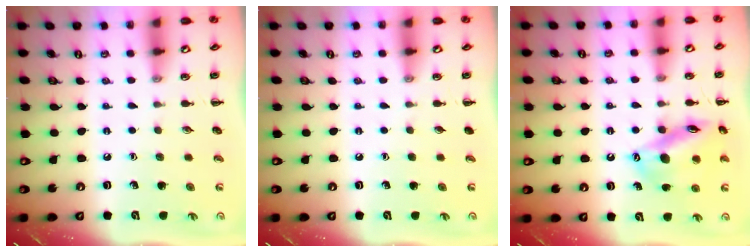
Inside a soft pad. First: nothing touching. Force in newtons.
{"total": 0.0}
{"total": 15.5, "press": 15.3, "slide": 2.3}